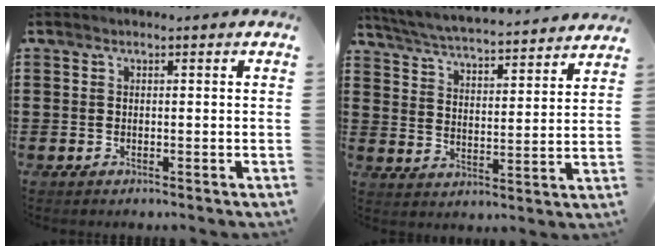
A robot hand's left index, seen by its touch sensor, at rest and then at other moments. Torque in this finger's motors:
{"motor_torque": [1.04, -1.10, 0.58, 0.08]}